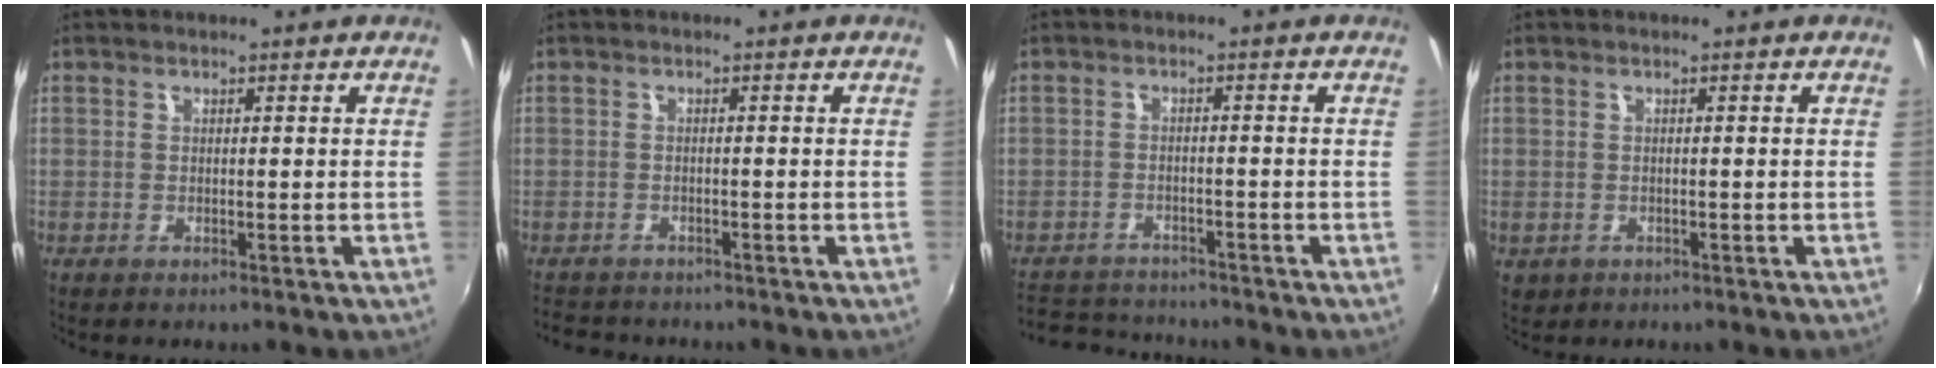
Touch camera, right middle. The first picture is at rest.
{"total": 4.4, "force": [-4.0, 1.6, 0.9], "torque": [-0.032, -0.009, -0.069]}
{"total": 8.9, "force": [-8.2, 2.8, 1.9], "torque": [-0.064, 0.010, -0.132]}
{"total": 2.0, "force": [-0.5, 1.7, 0.9], "torque": [-0.020, -0.003, -0.003]}